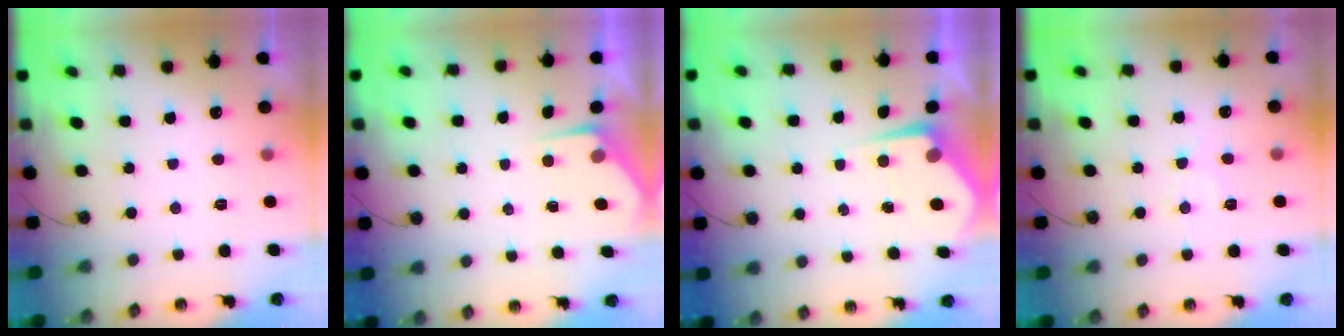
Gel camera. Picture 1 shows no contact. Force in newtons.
{"total": 2.9, "press": 2.9, "slide": 0.5}
{"total": 4.4, "press": 4.4, "slide": 0.4}
{"total": 6.1, "press": 6.0, "slide": 0.8}